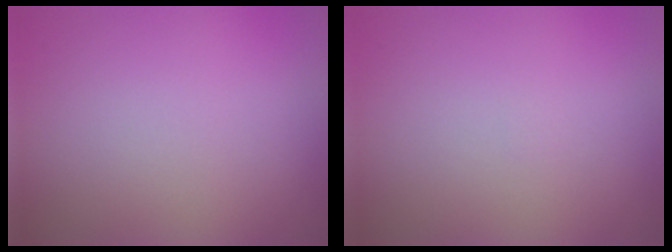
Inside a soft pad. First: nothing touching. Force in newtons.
{"total": 0.0}